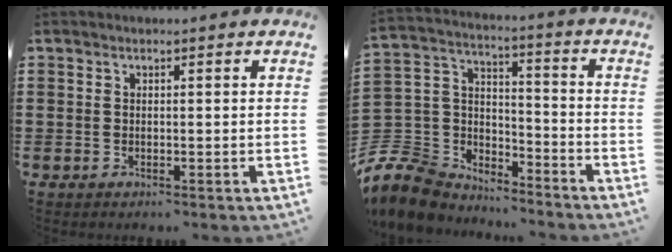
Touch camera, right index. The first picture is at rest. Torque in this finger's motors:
{"motor_torque": [-2.14, 0.00, -1.05, -0.21]}